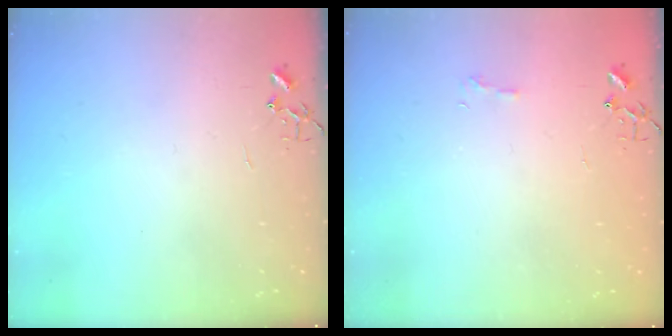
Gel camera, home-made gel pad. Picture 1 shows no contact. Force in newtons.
{"total": 6.0, "press": 5.9, "slide": 0.7}